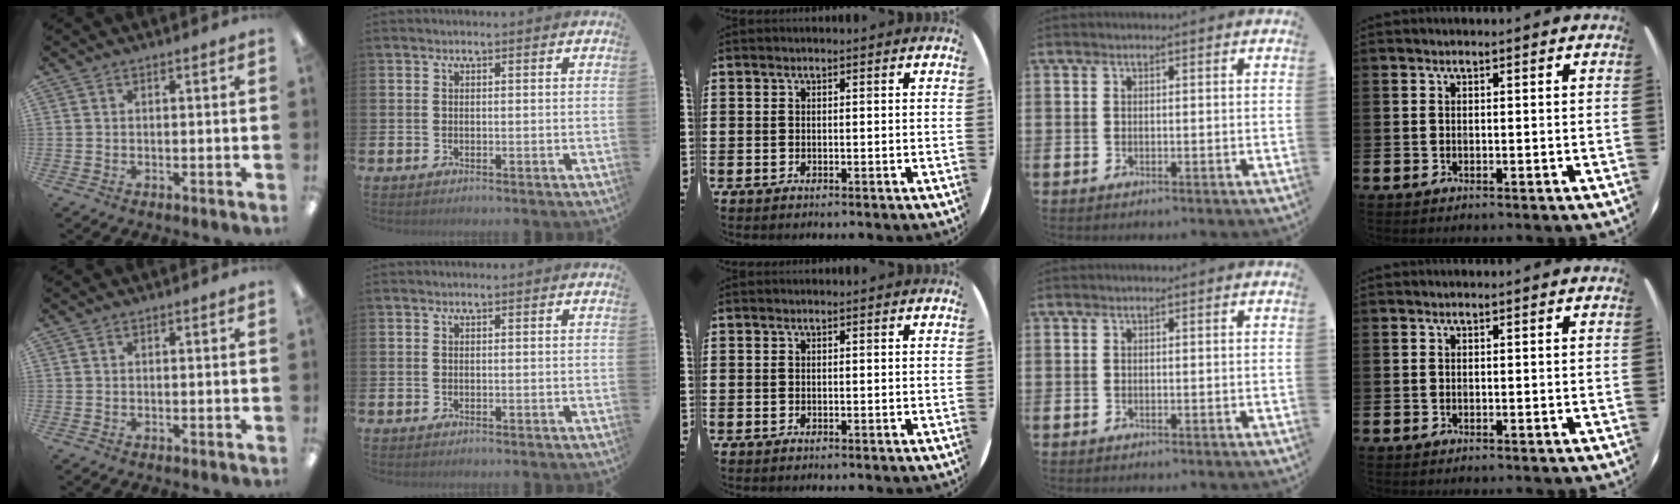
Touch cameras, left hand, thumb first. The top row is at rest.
{}